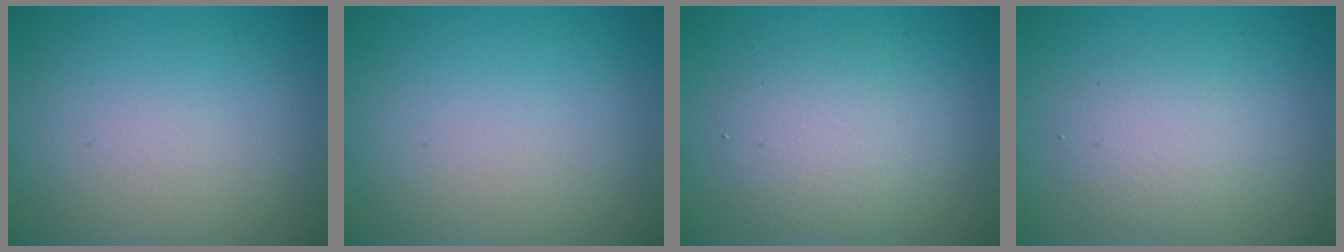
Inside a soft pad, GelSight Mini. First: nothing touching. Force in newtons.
{"total": 0.0}
{"total": 3.6, "press": 3.6, "slide": 0.3}
{"total": 2.6, "press": 2.6, "slide": 0.1}